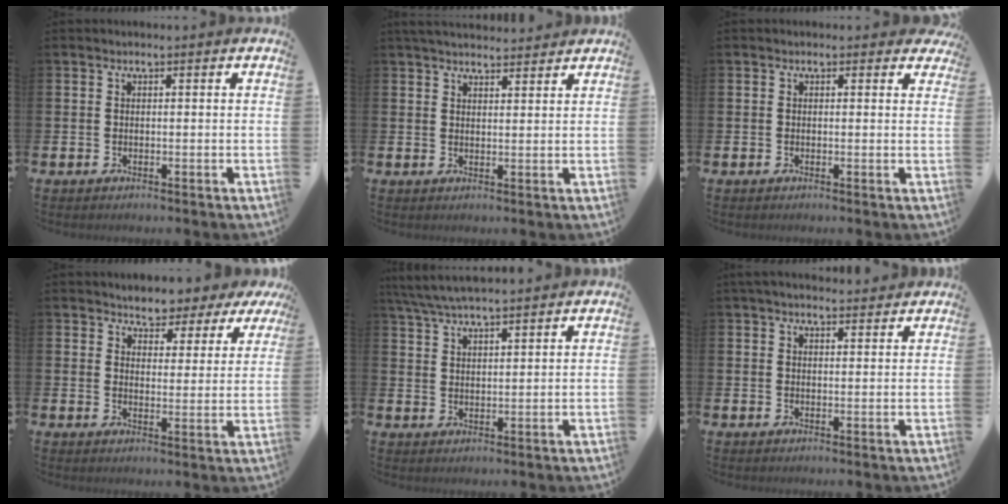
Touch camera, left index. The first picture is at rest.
{"total": 3.5, "force": [3.4, 0.6, 0.5], "torque": [-0.010, -0.015, 0.062]}
{"total": 0.7, "force": [0.3, 0.6, 0.3], "torque": [-0.003, 0.009, 0.002]}
{"total": 3.5, "force": [3.2, 1.3, -0.3], "torque": [-0.013, -0.025, 0.050]}
{"total": 5.5, "force": [5.1, 0.5, 1.9], "torque": [-0.058, -0.015, 0.096]}
{"total": 2.7, "force": [2.6, 0.5, 0.5], "torque": [-0.014, -0.008, 0.047]}